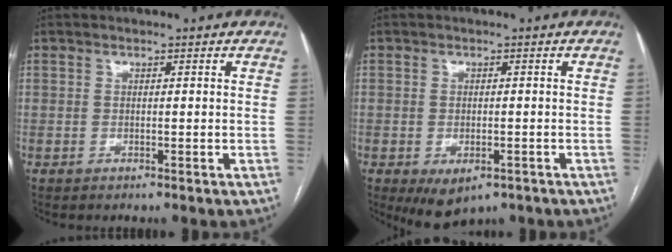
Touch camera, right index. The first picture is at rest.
{"total": 5.3, "force": [-2.8, 3.0, 3.4], "torque": [-0.054, -0.006, -0.030]}